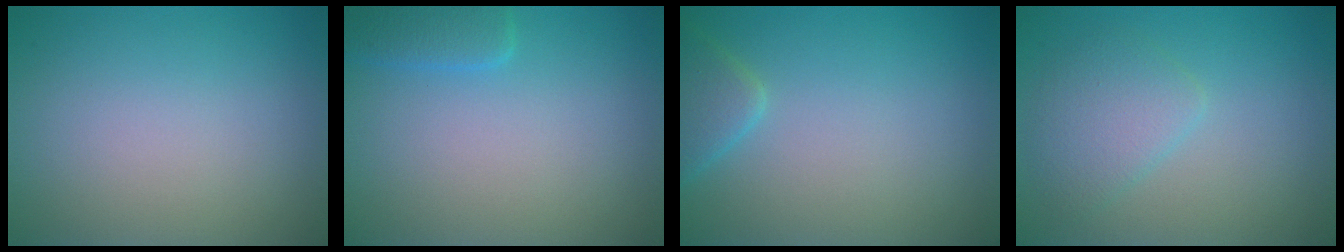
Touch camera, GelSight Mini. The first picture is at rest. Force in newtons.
{"total": 2.0, "press": 2.0, "slide": 0.1}
{"total": 2.3, "press": 2.2, "slide": 0.2}
{"total": 2.9, "press": 2.9, "slide": 0.0}